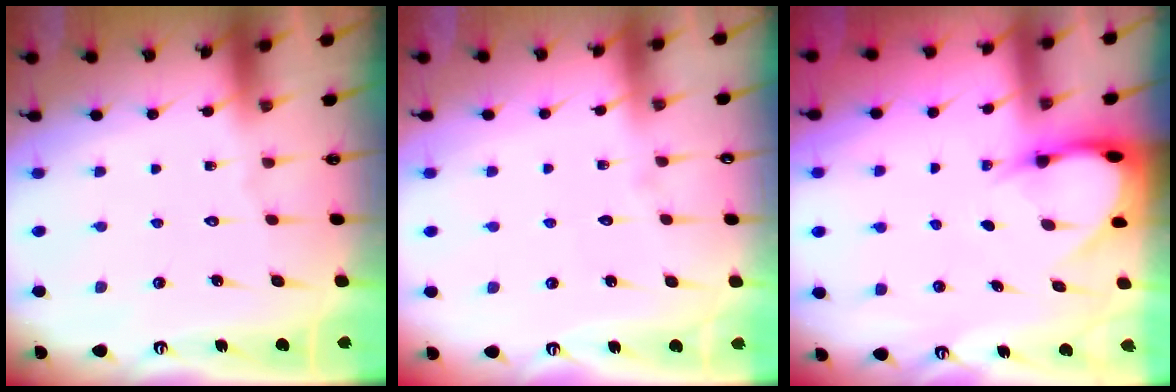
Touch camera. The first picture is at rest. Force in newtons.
{"total": 1.8, "press": 1.8, "slide": 0.1}
{"total": 3.8, "press": 3.8, "slide": 0.3}